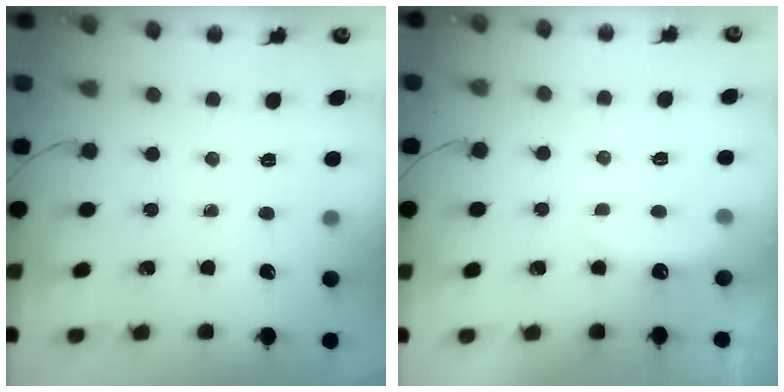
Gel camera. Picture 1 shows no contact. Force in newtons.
{"total": 6.0, "press": 5.9, "slide": 1.1}